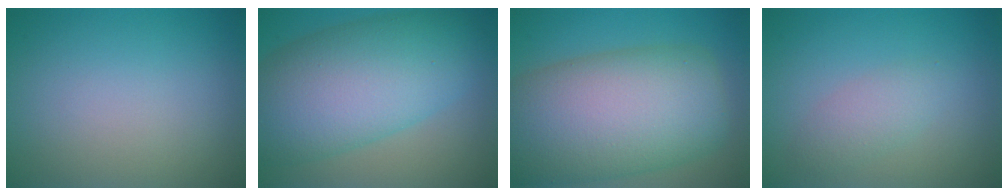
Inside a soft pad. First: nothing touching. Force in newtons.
{"total": 11.5, "press": 11.4, "slide": 0.1}
{"total": 13.9, "press": 13.9, "slide": 0.4}
{"total": 2.0, "press": 2.0, "slide": 0.1}